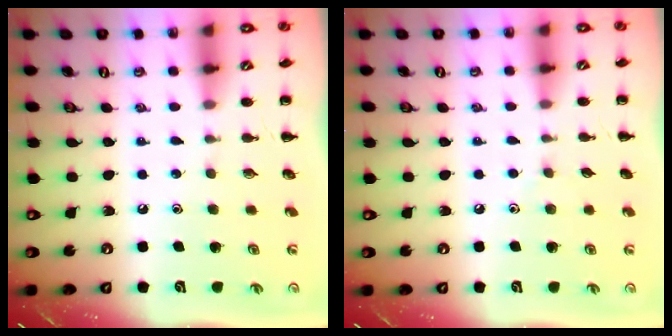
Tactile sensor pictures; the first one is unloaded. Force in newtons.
{"total": 3.5, "press": 3.3, "slide": 1.2}